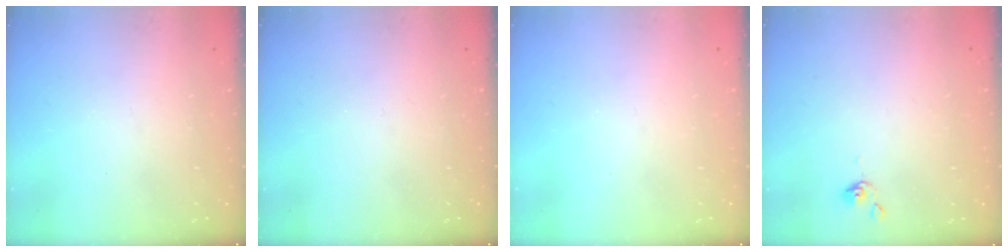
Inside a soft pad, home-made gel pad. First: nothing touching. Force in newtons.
{"total": 0.0}
{"total": 0.0}
{"total": 1.0, "press": 0.9, "slide": 0.4}